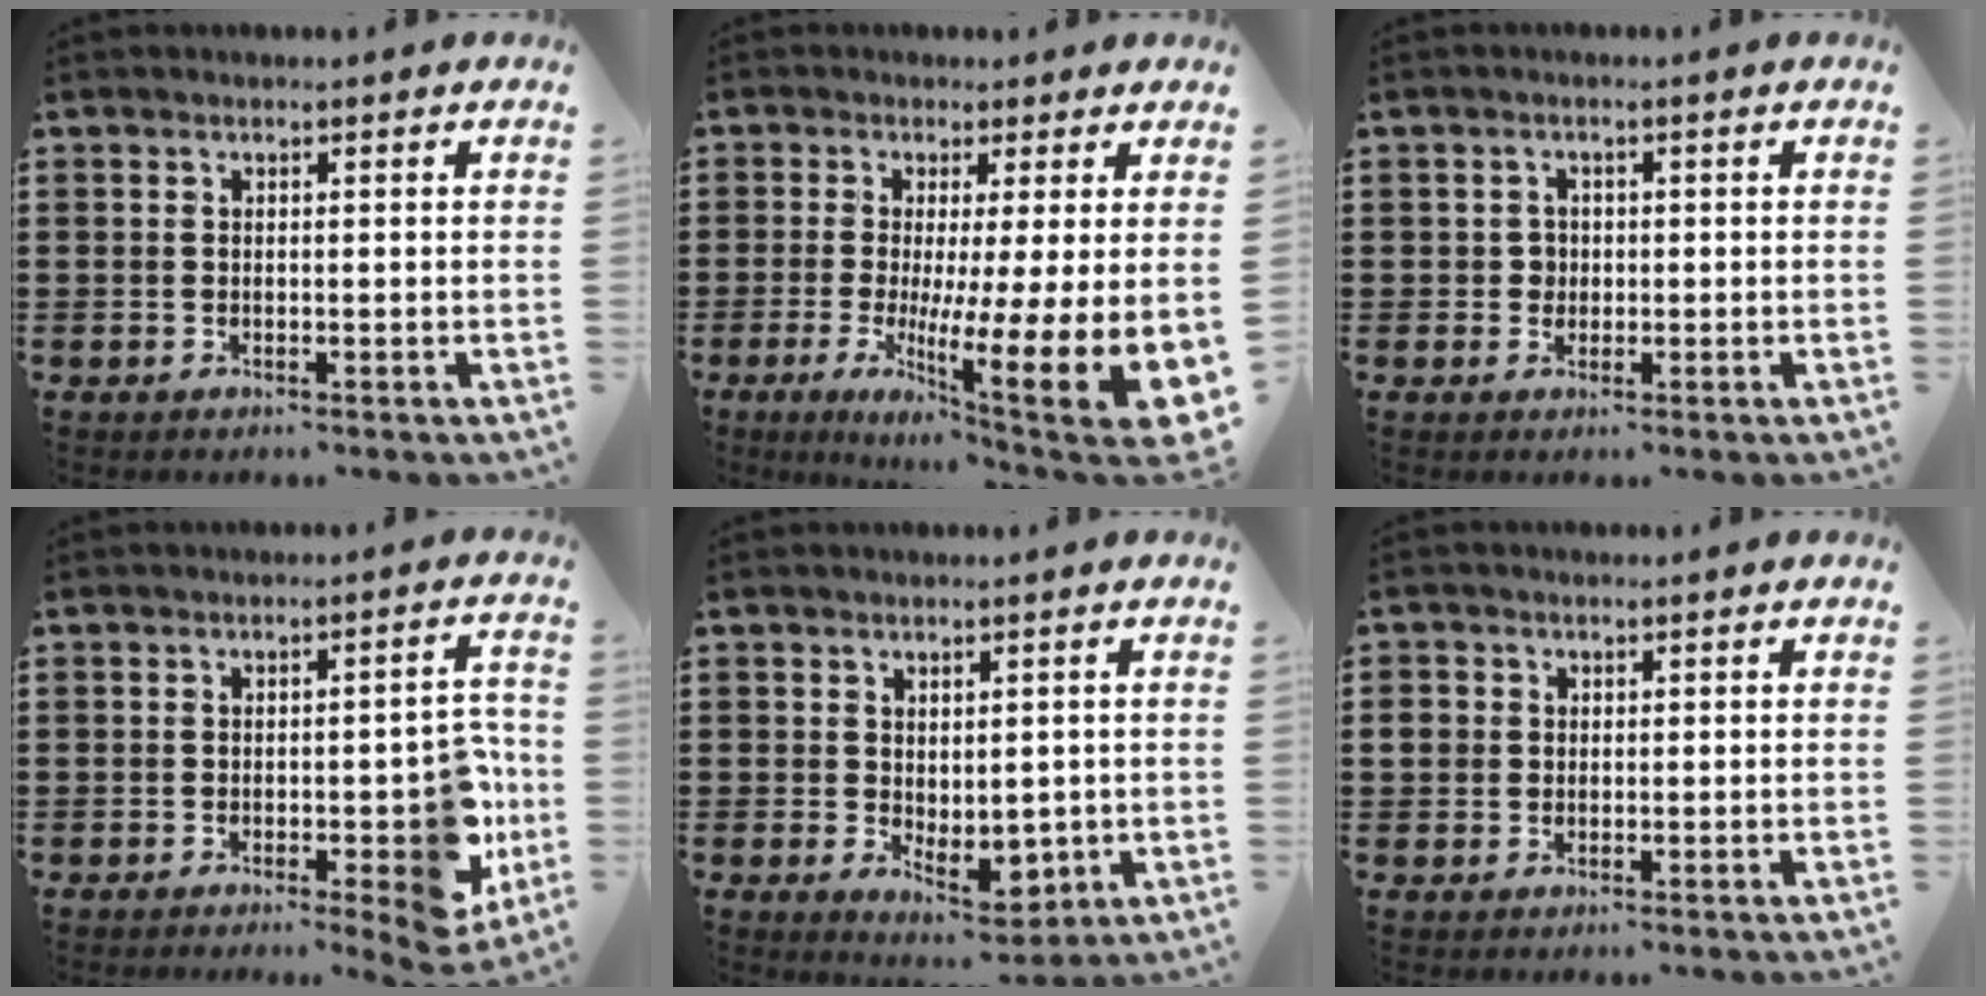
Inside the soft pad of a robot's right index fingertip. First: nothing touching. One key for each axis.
{"total": 7.8, "fx": -0.4, "fy": 1.4, "fz": 7.6, "tx": -0.107, "ty": -0.056, "tz": -0.008}
{"total": 1.7, "fx": 0.0, "fy": 1.6, "fz": 0.6, "tx": -0.016, "ty": 0.007, "tz": -0.002}
{"total": 7.7, "fx": -2.2, "fy": 2.5, "fz": 7.0, "tx": -0.079, "ty": -0.014, "tz": -0.033}
{"total": 4.0, "fx": 0.3, "fy": 2.9, "fz": 2.7, "tx": -0.037, "ty": 0.004, "tz": 0.008}
{"total": 1.9, "fx": 0.2, "fy": 1.8, "fz": 0.7, "tx": -0.019, "ty": 0.007, "tz": 0.002}